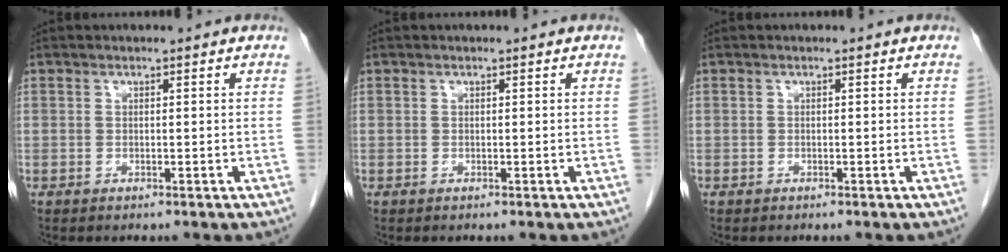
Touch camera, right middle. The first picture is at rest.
{"total": 0.0}
{"total": 0.0}